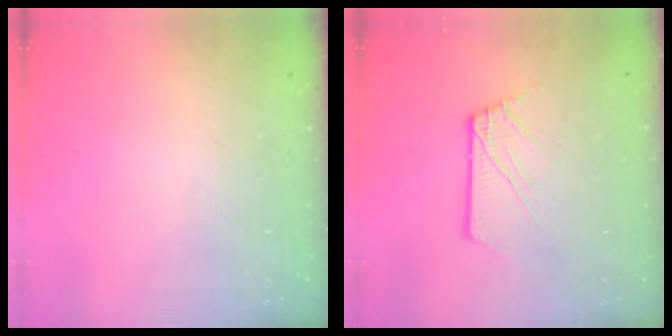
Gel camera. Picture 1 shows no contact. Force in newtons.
{"total": 2.5, "press": 2.5, "slide": 0.3}